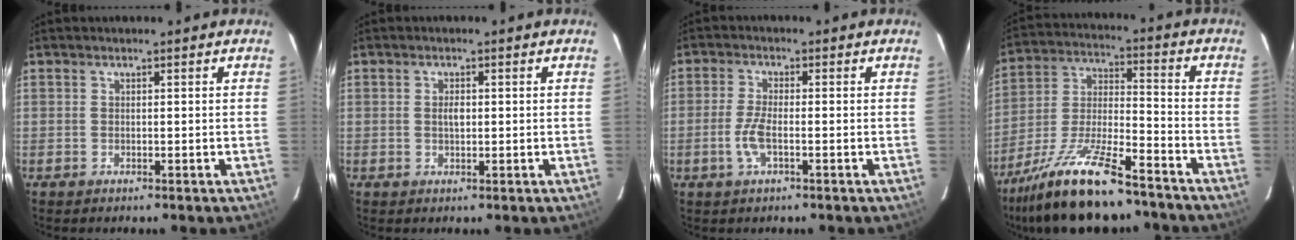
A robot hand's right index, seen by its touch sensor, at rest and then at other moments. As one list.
[{"total": 1.7, "force": [0.1, 0.9, 1.4], "torque": [-0.025, 0.003, 0.000]}, {"total": 4.7, "force": [-1.6, 1.3, 4.2], "torque": [-0.094, -0.002, -0.033]}, {"total": 19.5, "force": [-14.7, 4.9, 11.8], "torque": [-0.239, -0.018, -0.253]}]